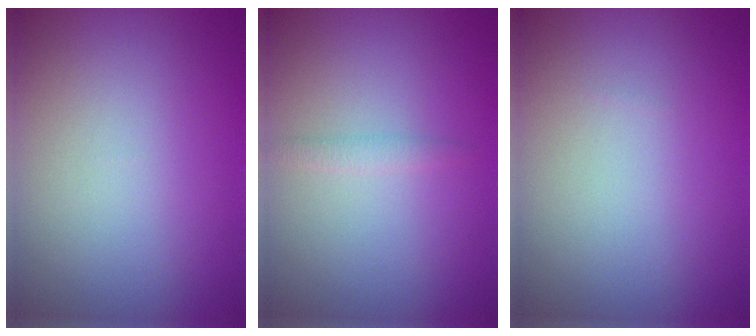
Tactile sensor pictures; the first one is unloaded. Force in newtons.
{"total": 1.0, "press": 0.9, "slide": 0.2}
{"total": 0.0}